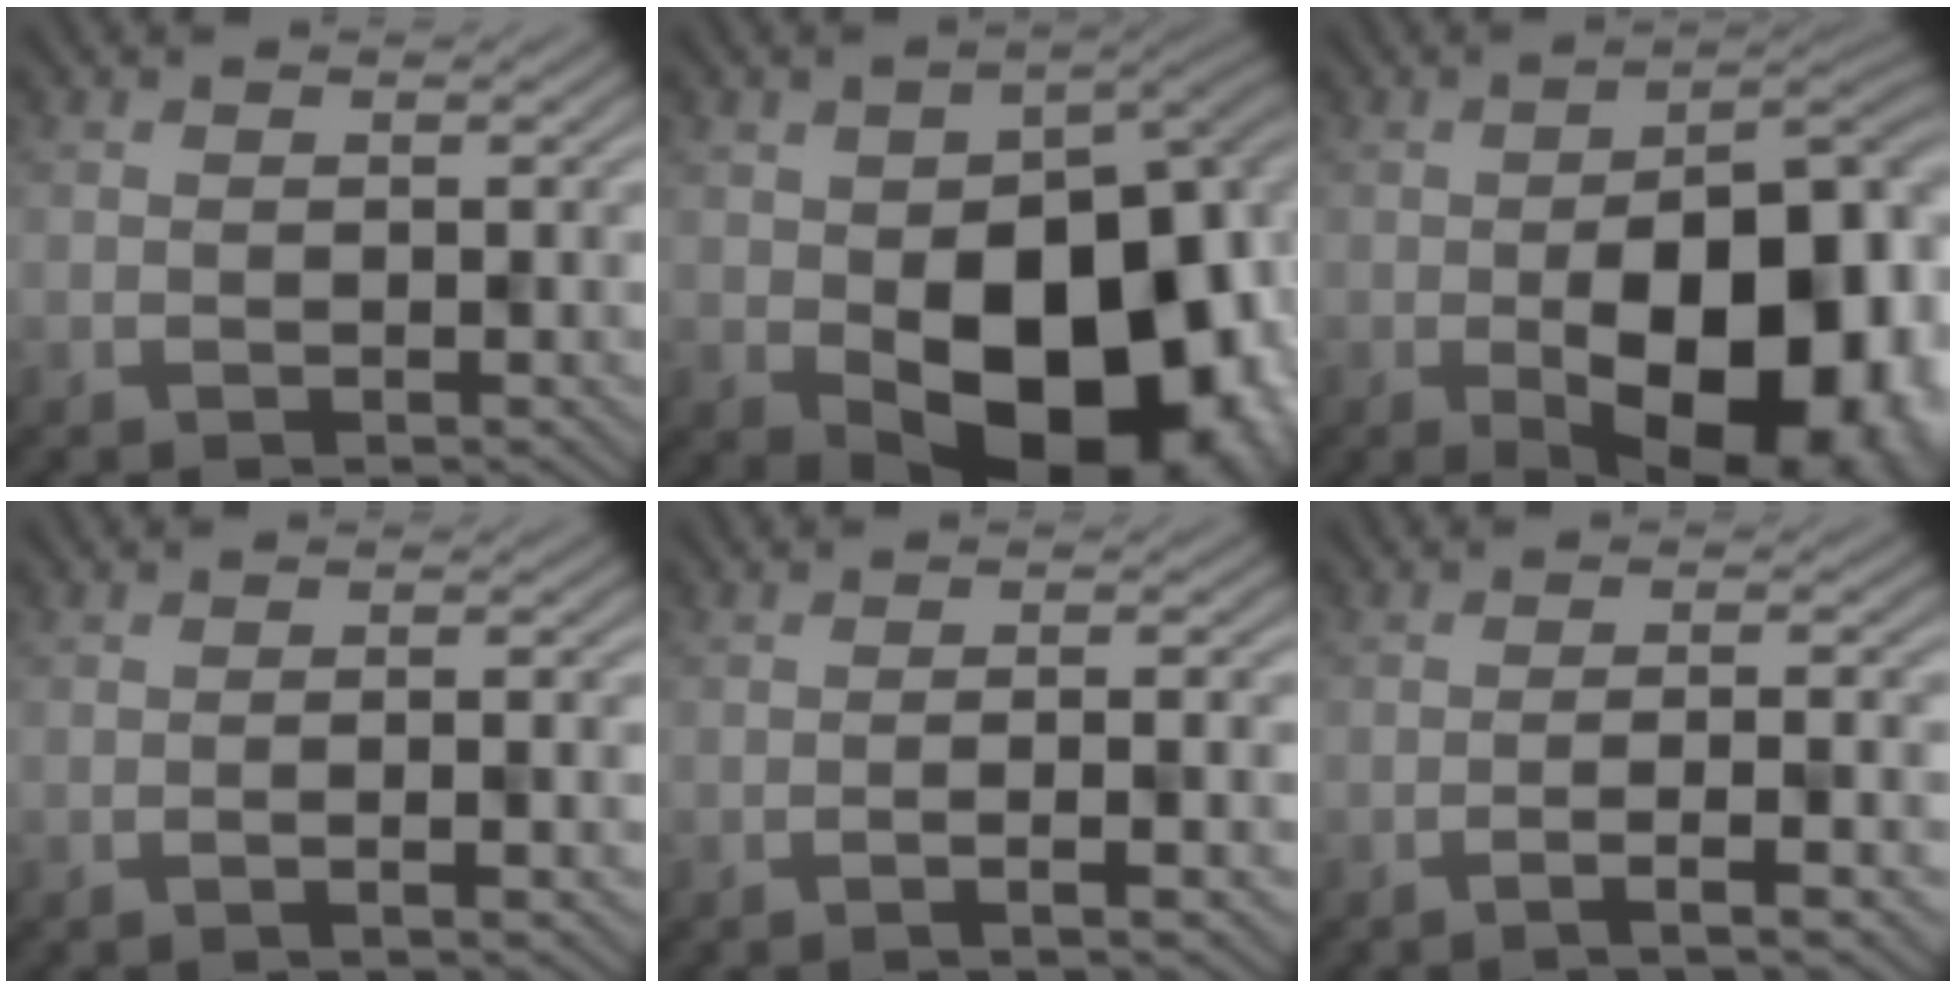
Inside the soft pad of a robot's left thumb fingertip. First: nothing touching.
{"total": 19.9, "force": [-4.5, 12.4, 14.9], "torque": [-0.197, -0.041, -0.029]}
{"total": 17.2, "force": [-4.2, 8.4, 14.4], "torque": [-0.196, -0.018, -0.052]}
{"total": 2.1, "force": [-0.9, 0.3, 1.8], "torque": [-0.024, 0.012, -0.021]}
{"total": 3.2, "force": [-1.6, 0.4, 2.7], "torque": [-0.034, 0.014, -0.033]}
{"total": 4.6, "force": [-2.8, 0.5, 3.6], "torque": [-0.043, 0.016, -0.053]}